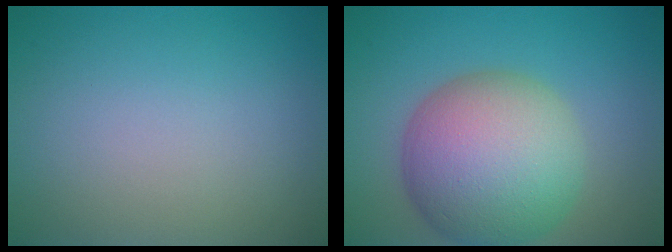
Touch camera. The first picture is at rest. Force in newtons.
{"total": 11.0, "press": 11.0, "slide": 0.4}